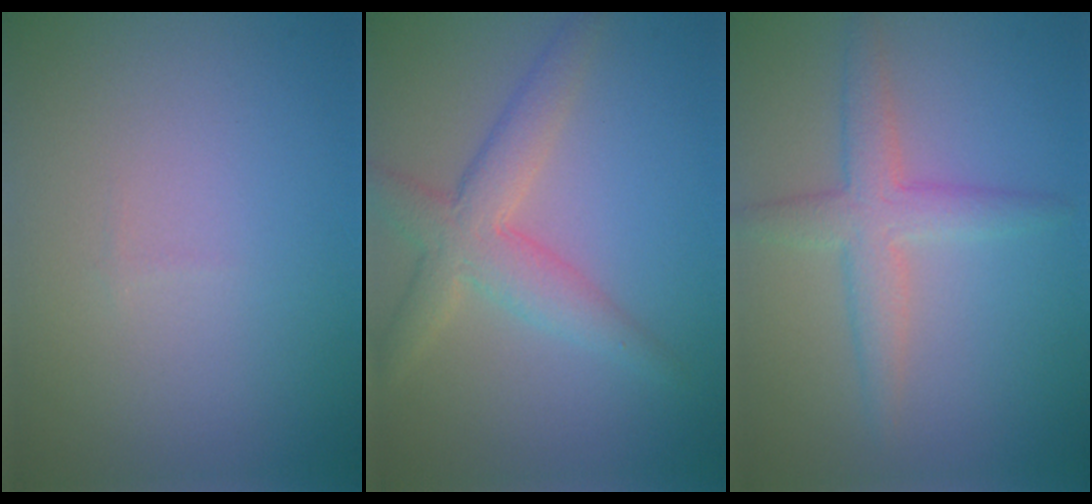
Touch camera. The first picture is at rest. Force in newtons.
{"total": 4.2, "press": 4.2, "slide": 0.2}
{"total": 3.3, "press": 3.3, "slide": 0.1}